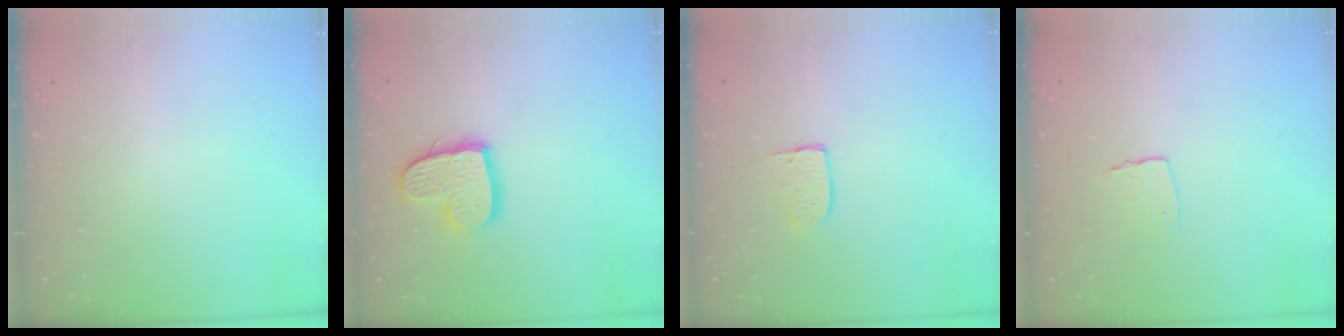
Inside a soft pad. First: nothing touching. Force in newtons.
{"total": 12.5, "press": 12.4, "slide": 1.1}
{"total": 4.3, "press": 4.3, "slide": 0.3}
{"total": 5.0, "press": 5.0, "slide": 0.3}